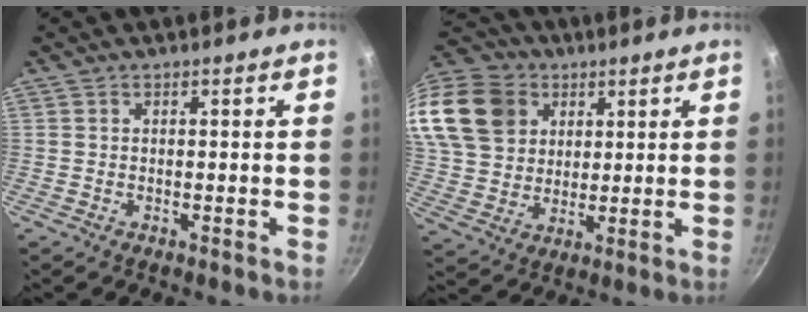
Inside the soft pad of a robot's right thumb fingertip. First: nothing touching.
{"total": 23.0, "force": [9.7, 17.9, 10.8], "torque": [-0.238, 0.019, 0.189]}